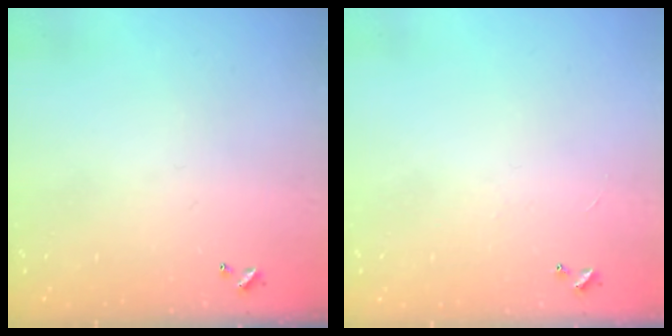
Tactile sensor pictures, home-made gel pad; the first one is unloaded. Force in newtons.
{"total": 1.2, "press": 1.1, "slide": 0.4}